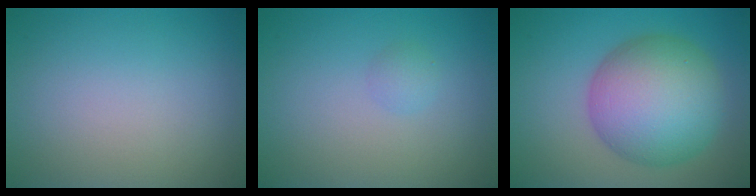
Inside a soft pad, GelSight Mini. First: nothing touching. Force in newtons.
{"total": 1.0, "press": 1.0, "slide": 0.1}
{"total": 10.5, "press": 10.5, "slide": 0.2}